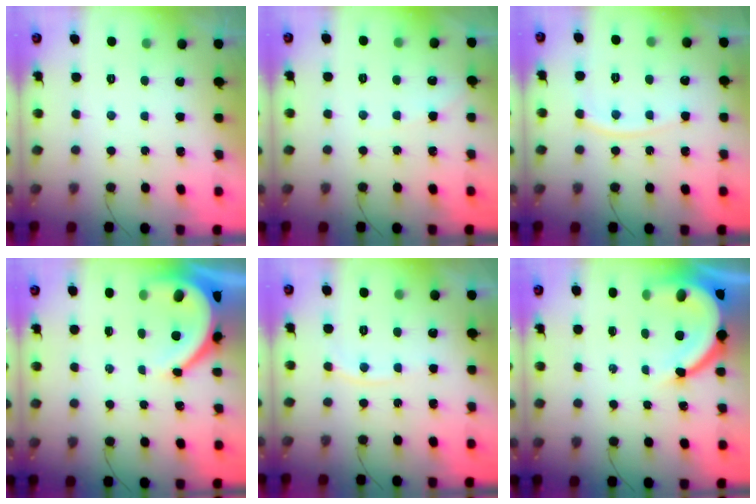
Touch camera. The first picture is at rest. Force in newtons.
{"total": 4.7, "press": 4.7, "slide": 0.7}
{"total": 9.2, "press": 9.1, "slide": 1.2}
{"total": 8.8, "press": 8.7, "slide": 1.2}
{"total": 6.3, "press": 6.2, "slide": 1.0}
{"total": 11.3, "press": 11.2, "slide": 1.4}